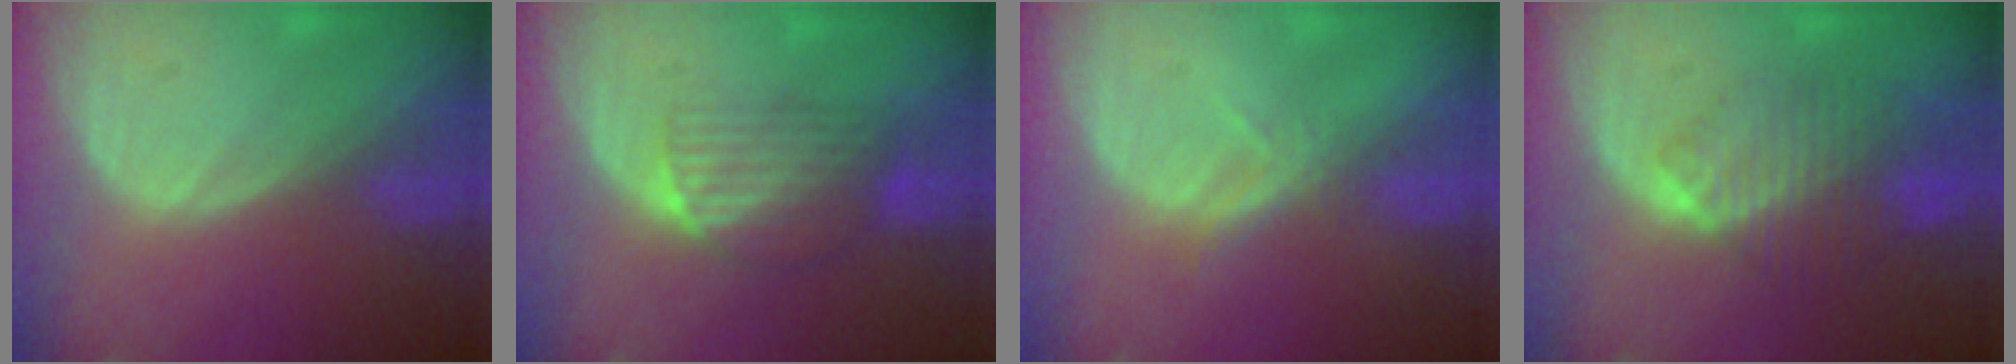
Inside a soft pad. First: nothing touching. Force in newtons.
{"total": 6.5, "press": 5.7, "slide": 3.2}
{"total": 2.1, "press": 1.9, "slide": 0.9}
{"total": 7.9, "press": 7.3, "slide": 2.9}